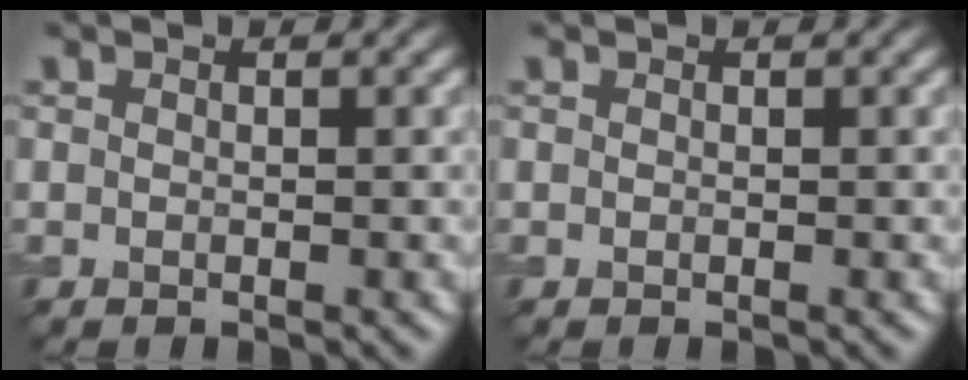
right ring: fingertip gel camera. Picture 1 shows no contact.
{"total": 0.0}